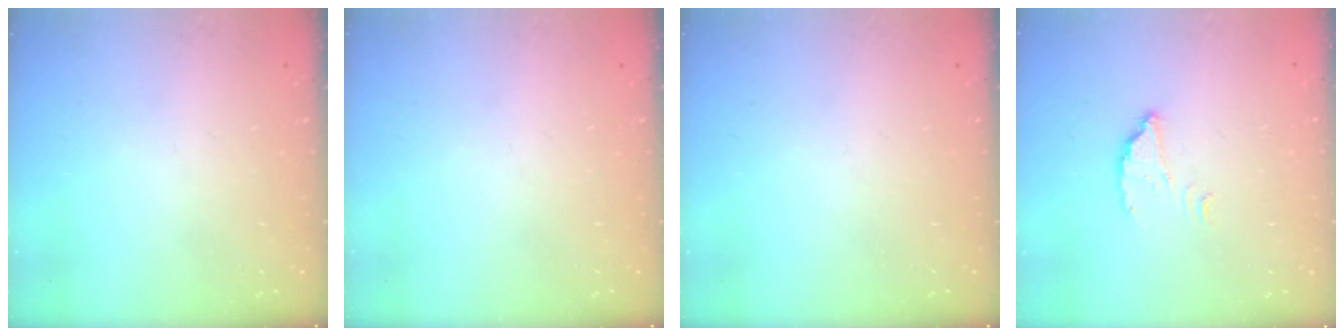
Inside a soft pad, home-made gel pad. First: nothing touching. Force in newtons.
{"total": 0.0}
{"total": 0.0}
{"total": 2.5, "press": 2.5, "slide": 0.0}